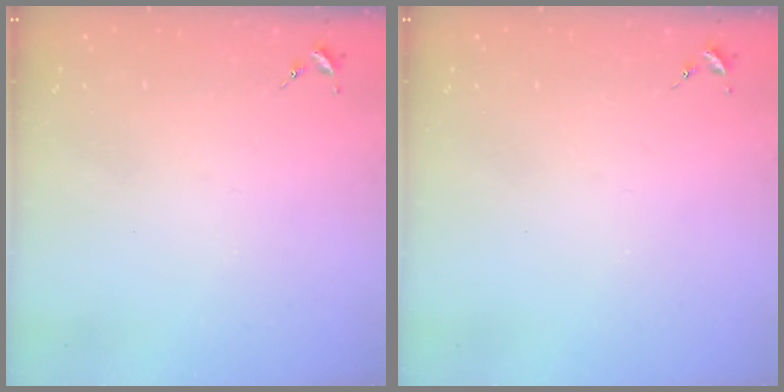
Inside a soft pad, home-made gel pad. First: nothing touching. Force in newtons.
{"total": 0.0}